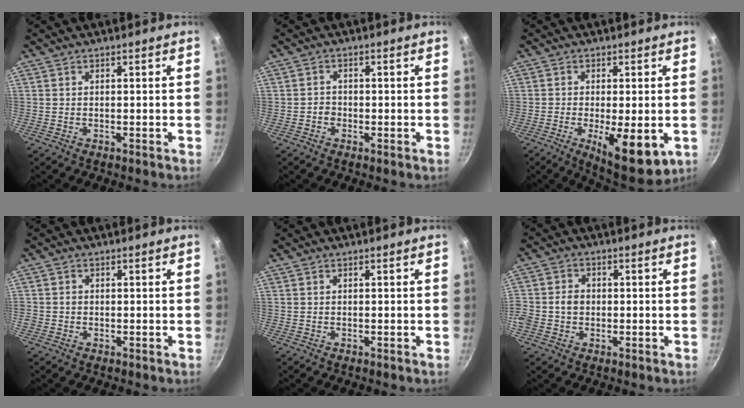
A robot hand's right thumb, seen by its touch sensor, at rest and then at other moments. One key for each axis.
{"total": 1.7, "fx": -0.6, "fy": 1.3, "fz": 0.7, "tx": -0.003, "ty": 0.005, "tz": -0.017}
{"total": 12.2, "fx": -3.5, "fy": 4.3, "fz": 10.8, "tx": -0.157, "ty": -0.020, "tz": -0.042}
{"total": 1.3, "fx": -0.2, "fy": 1.2, "fz": 0.5, "tx": -0.002, "ty": 0.004, "tz": -0.003}
{"total": 0.0}
{"total": 5.3, "fx": -0.4, "fy": 4.4, "fz": 3.0, "tx": -0.053, "ty": 0.013, "tz": -0.008}